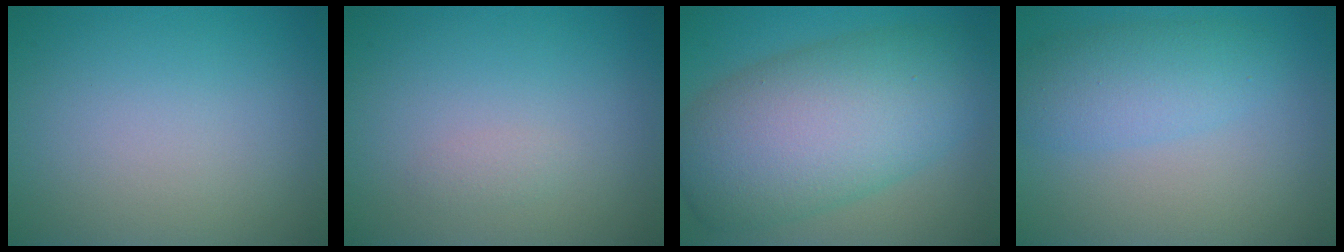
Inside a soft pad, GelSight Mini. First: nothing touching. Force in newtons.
{"total": 0.7, "press": 0.7, "slide": 0.1}
{"total": 11.1, "press": 11.1, "slide": 0.3}
{"total": 4.0, "press": 4.0, "slide": 0.1}